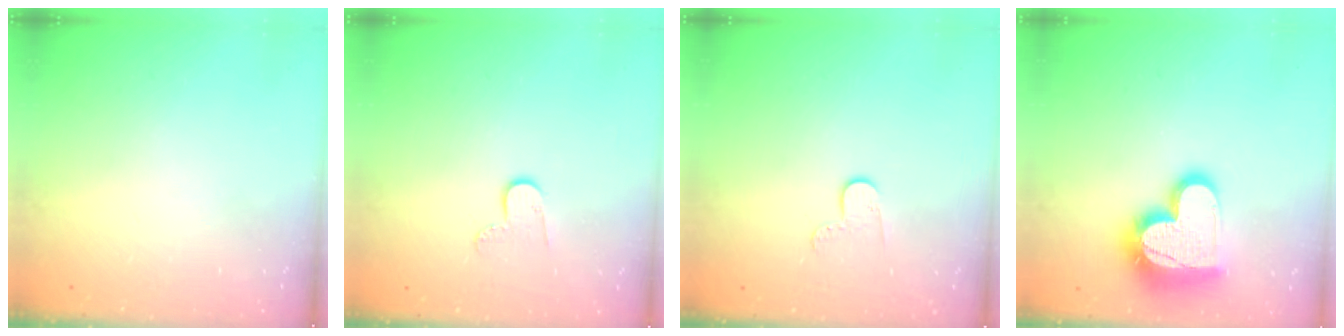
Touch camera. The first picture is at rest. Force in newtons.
{"total": 7.0, "press": 7.0, "slide": 0.6}
{"total": 6.0, "press": 6.0, "slide": 0.5}
{"total": 18.9, "press": 18.9, "slide": 1.4}